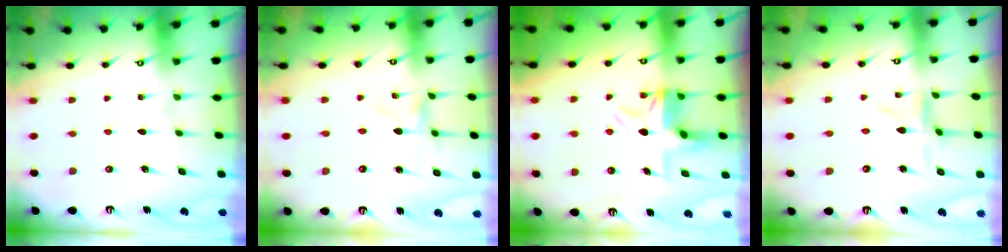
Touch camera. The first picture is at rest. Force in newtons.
{"total": 0.0}
{"total": 6.7, "press": 6.7, "slide": 0.5}
{"total": 1.1, "press": 1.1, "slide": 0.2}